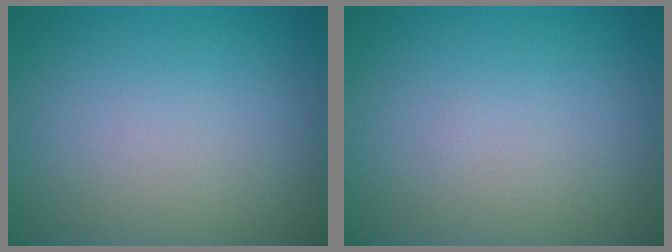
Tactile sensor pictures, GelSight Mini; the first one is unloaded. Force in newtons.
{"total": 0.0}